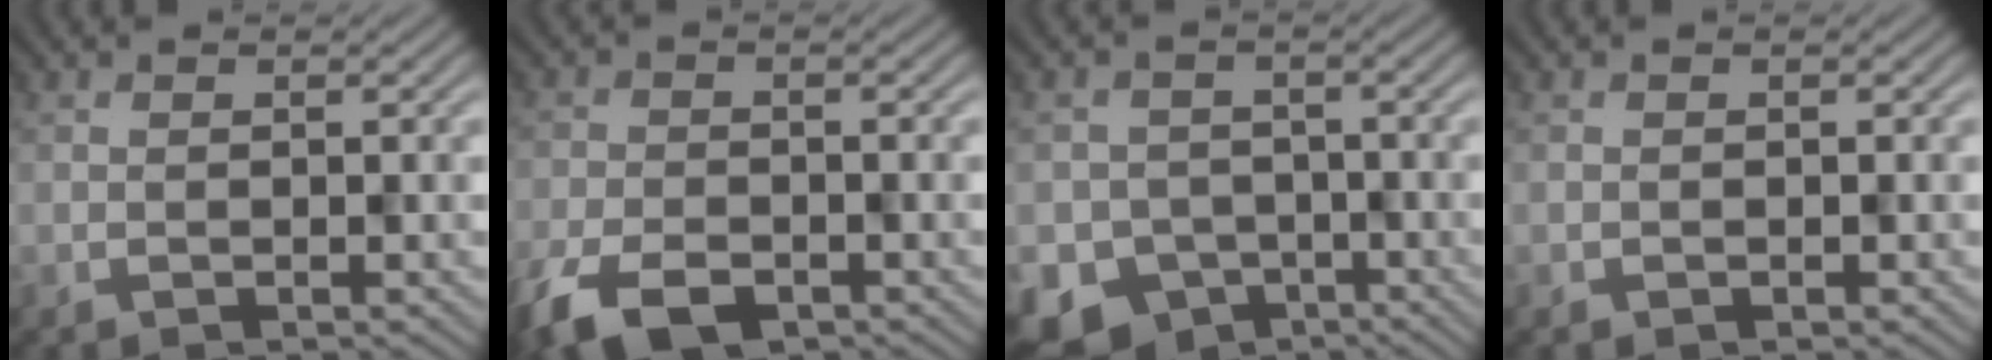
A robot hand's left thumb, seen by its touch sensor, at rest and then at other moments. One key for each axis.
{"total": 7.7, "fx": -5.2, "fy": 3.7, "fz": 4.4, "tx": -0.087, "ty": -0.017, "tz": -0.094}
{"total": 9.4, "fx": -5.6, "fy": 7.3, "fz": 2.0, "tx": -0.049, "ty": -0.033, "tz": -0.091}
{"total": 0.0}